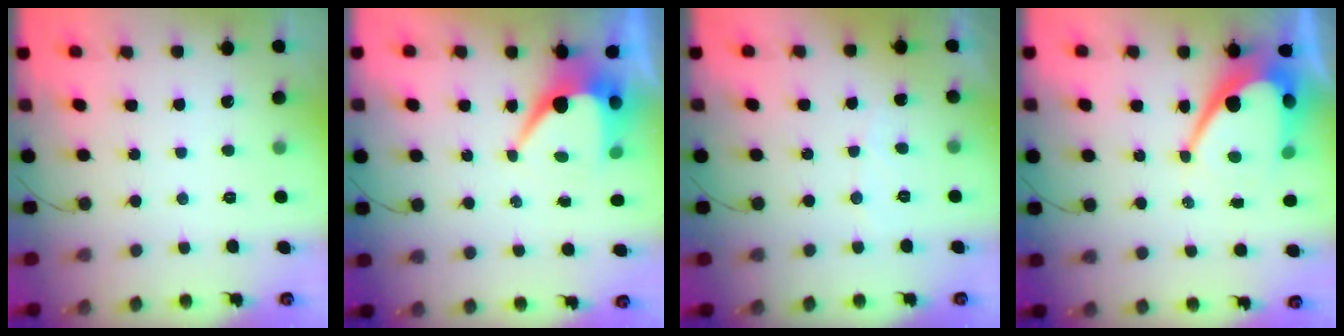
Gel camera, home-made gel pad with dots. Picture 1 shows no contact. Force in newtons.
{"total": 8.0, "press": 8.0, "slide": 0.6}
{"total": 2.8, "press": 2.8, "slide": 0.2}
{"total": 13.6, "press": 13.6, "slide": 1.0}